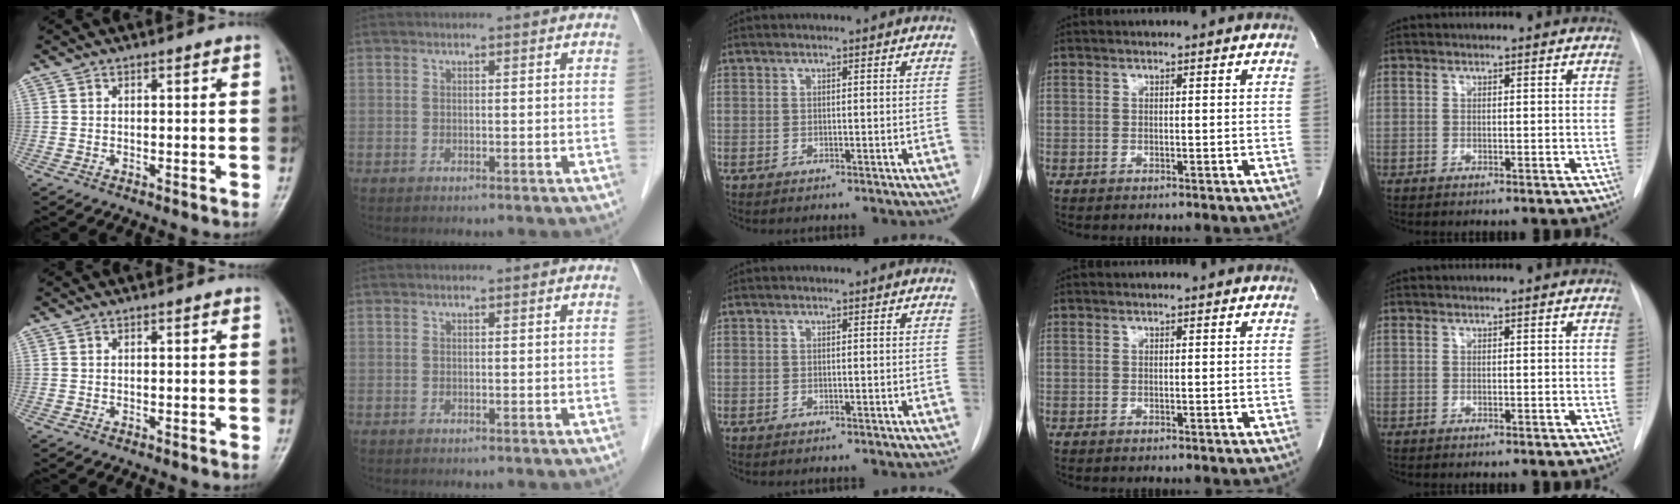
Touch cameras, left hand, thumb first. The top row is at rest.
{}